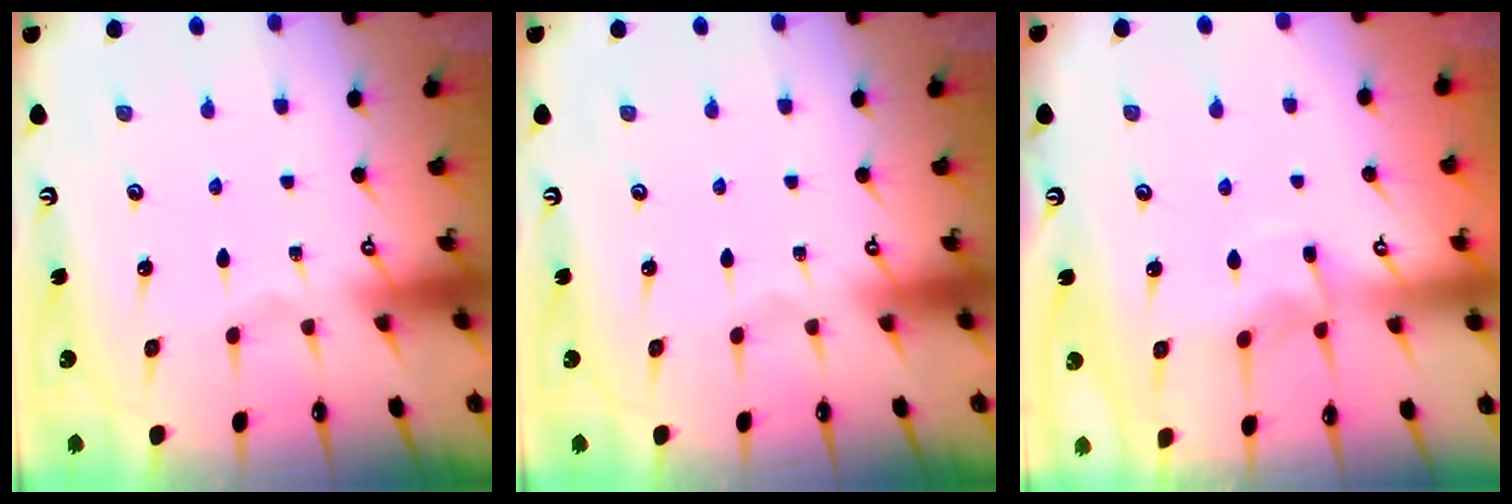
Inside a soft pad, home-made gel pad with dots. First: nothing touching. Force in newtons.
{"total": 0.0}
{"total": 5.8, "press": 5.8, "slide": 0.5}